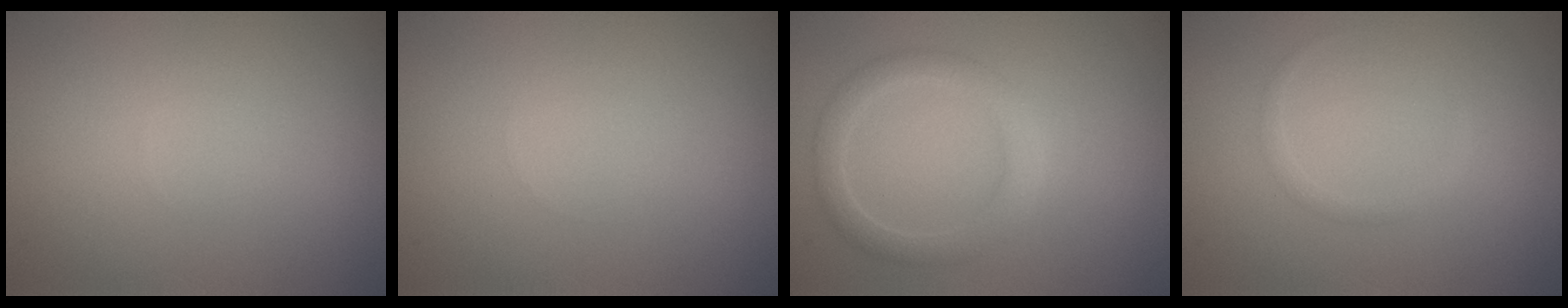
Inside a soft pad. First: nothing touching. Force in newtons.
{"total": 0.0}
{"total": 2.7, "press": 2.7, "slide": 0.1}
{"total": 0.8, "press": 0.8, "slide": 0.0}